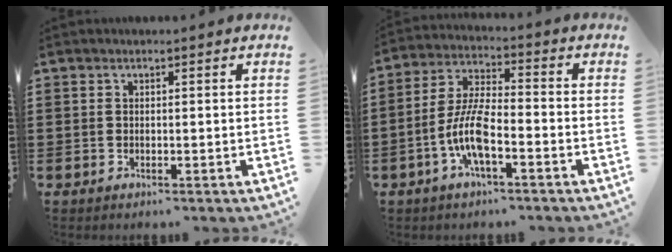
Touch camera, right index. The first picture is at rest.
{"total": 8.1, "force": [-3.2, 2.4, 7.0], "torque": [-0.168, -0.010, -0.067]}